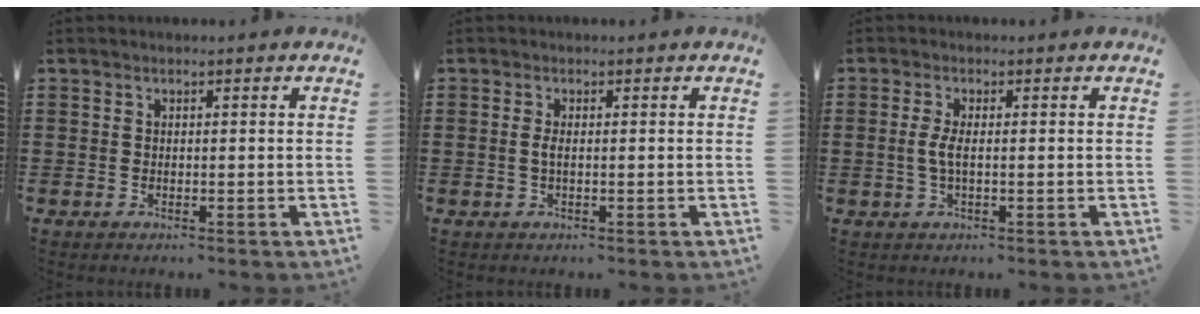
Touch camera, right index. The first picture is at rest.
{"total": 1.4, "force": [-0.2, 0.3, 1.4], "torque": [-0.034, -0.003, -0.005]}
{"total": 2.8, "force": [-0.2, 0.6, 2.7], "torque": [-0.072, -0.009, -0.012]}